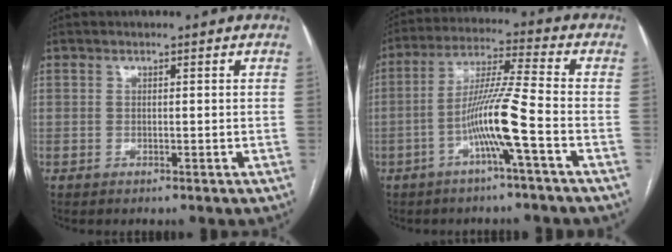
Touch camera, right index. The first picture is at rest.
{"total": 9.8, "force": [-3.6, -1.3, 9.0], "torque": [-0.177, 0.007, -0.070]}